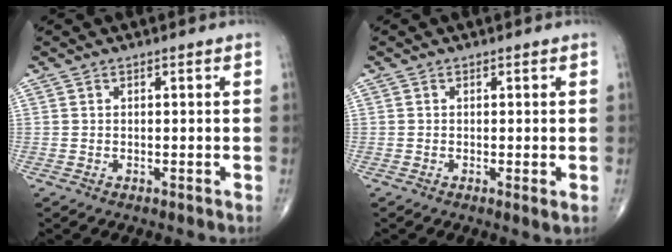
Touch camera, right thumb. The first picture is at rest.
{"total": 1.3, "force": [-0.1, 0.1, 1.3], "torque": [-0.025, -0.006, -0.004]}